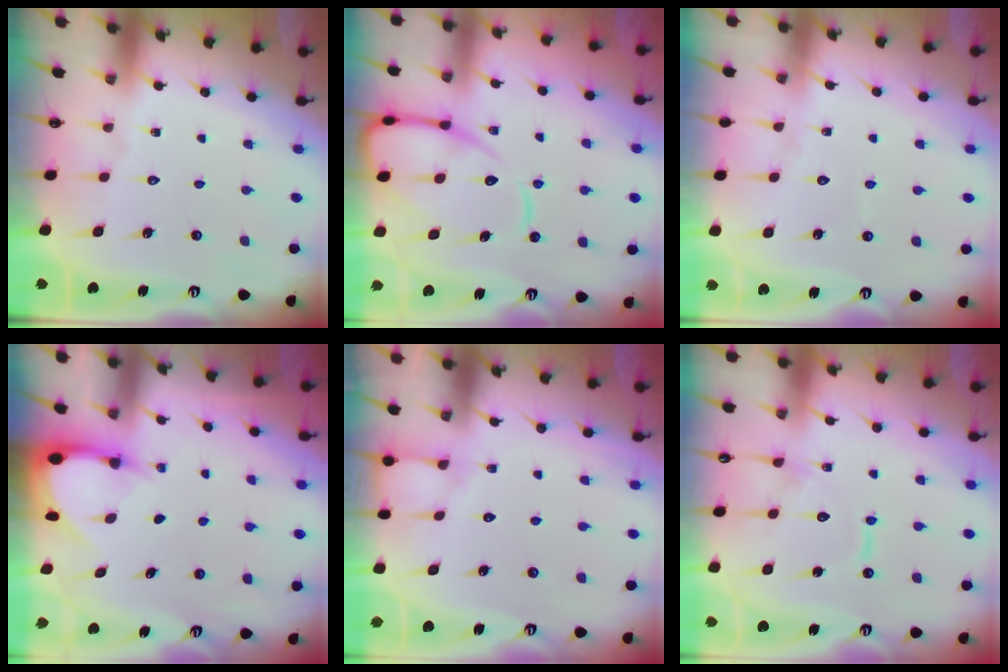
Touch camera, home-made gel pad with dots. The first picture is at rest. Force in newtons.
{"total": 13.3, "press": 13.3, "slide": 1.4}
{"total": 3.6, "press": 3.6, "slide": 0.4}
{"total": 3.2, "press": 3.2, "slide": 0.3}
{"total": 5.7, "press": 5.7, "slide": 0.5}
{"total": 11.7, "press": 11.6, "slide": 1.0}